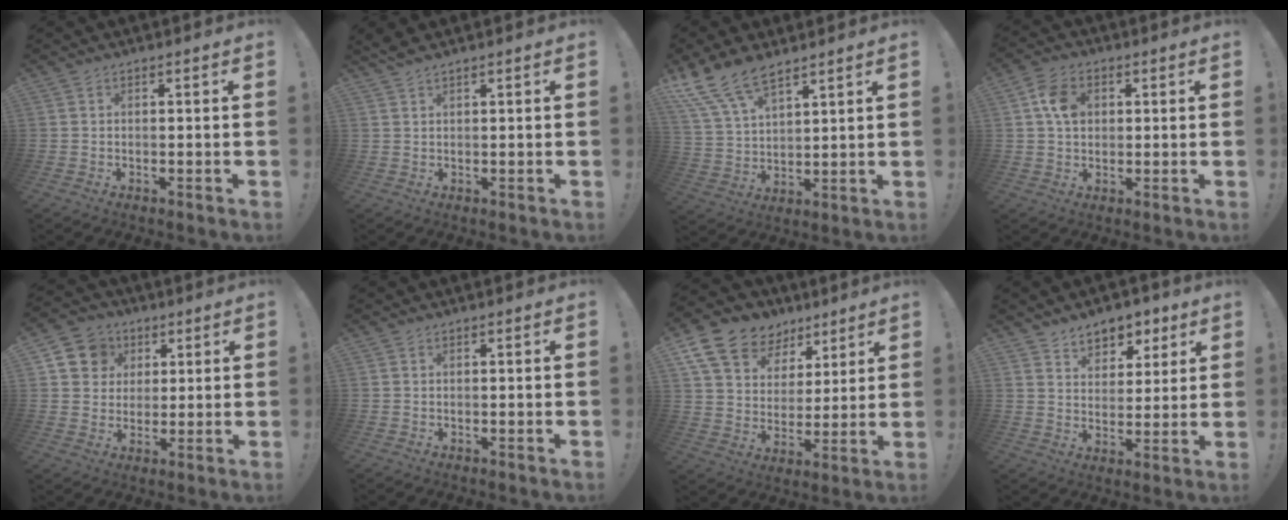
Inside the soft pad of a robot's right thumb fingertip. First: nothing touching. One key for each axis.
{"total": 1.8, "fx": 1.5, "fy": 0.0, "fz": 1.0, "tx": -0.021, "ty": -0.005, "tz": 0.027}
{"total": 11.6, "fx": 9.0, "fy": 4.6, "fz": 5.8, "tx": -0.121, "ty": -0.045, "tz": 0.173}
{"total": 8.0, "fx": 1.9, "fy": 6.0, "fz": 4.9, "tx": -0.075, "ty": 0.010, "tz": 0.039}
{"total": 9.3, "fx": 3.2, "fy": 8.4, "fz": 2.4, "tx": -0.031, "ty": -0.014, "tz": 0.068}
{"total": 0.0}
{"total": 14.5, "fx": 8.7, "fy": 10.2, "fz": 5.5, "tx": -0.091, "ty": -0.052, "tz": 0.170}
{"total": 7.8, "fx": 5.5, "fy": 5.3, "fz": 1.4, "tx": -0.008, "ty": -0.044, "tz": 0.104}